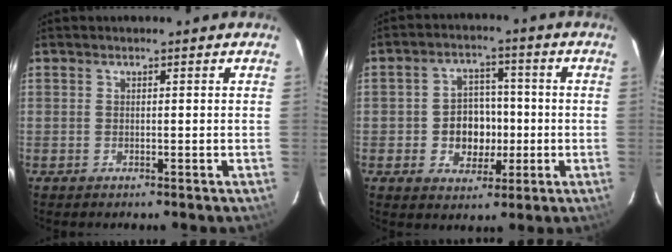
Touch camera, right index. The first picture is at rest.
{"total": 8.0, "force": [-1.4, 6.7, 4.2], "torque": [-0.091, 0.017, -0.012]}